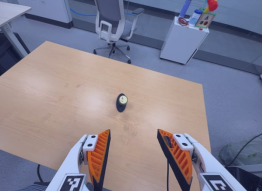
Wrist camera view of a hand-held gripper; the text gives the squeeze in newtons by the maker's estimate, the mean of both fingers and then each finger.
{"total": 0.0}